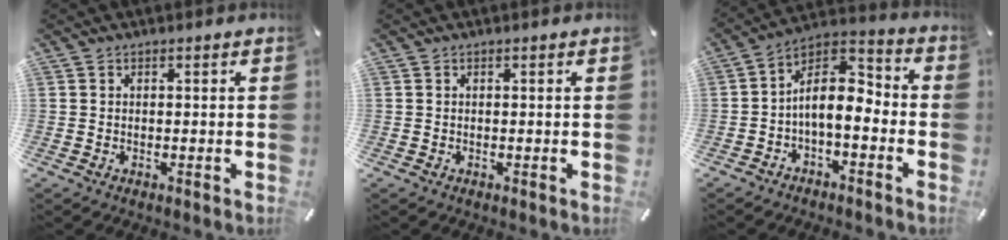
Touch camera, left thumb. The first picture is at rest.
{"total": 0.0}
{"total": 9.8, "force": [-2.7, 6.2, 7.1], "torque": [-0.120, 0.002, -0.051]}